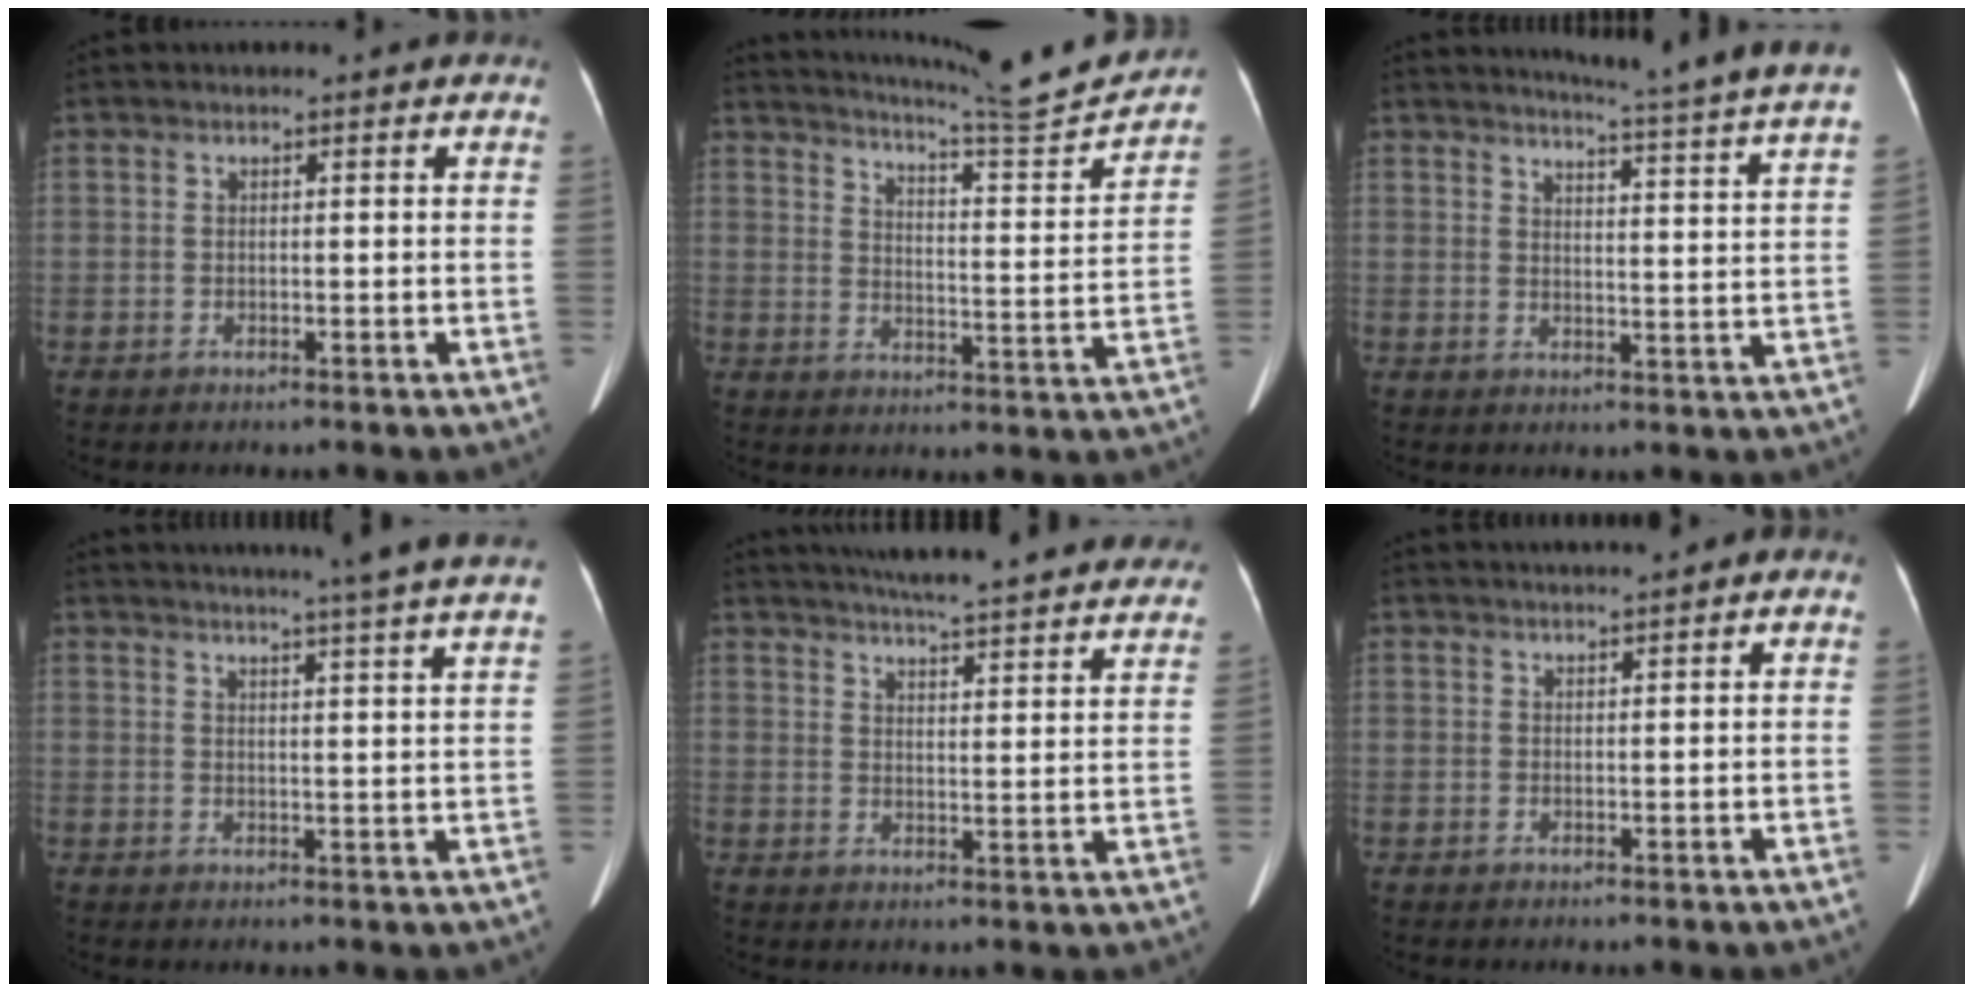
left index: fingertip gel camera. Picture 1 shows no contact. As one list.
[{"total": 16.5, "force": [15.8, -1.1, 4.5], "torque": [-0.080, -0.053, 0.210]}, {"total": 17.2, "force": [15.9, -2.3, 6.1], "torque": [-0.093, -0.085, 0.177]}, {"total": 17.5, "force": [15.4, -1.9, 8.2], "torque": [-0.131, -0.023, 0.186]}, {"total": 28.9, "force": [26.1, 3.1, 11.8], "torque": [-0.184, -0.032, 0.319]}, {"total": 2.7, "force": [2.1, -0.1, 1.7], "torque": [-0.024, 0.024, 0.034]}]